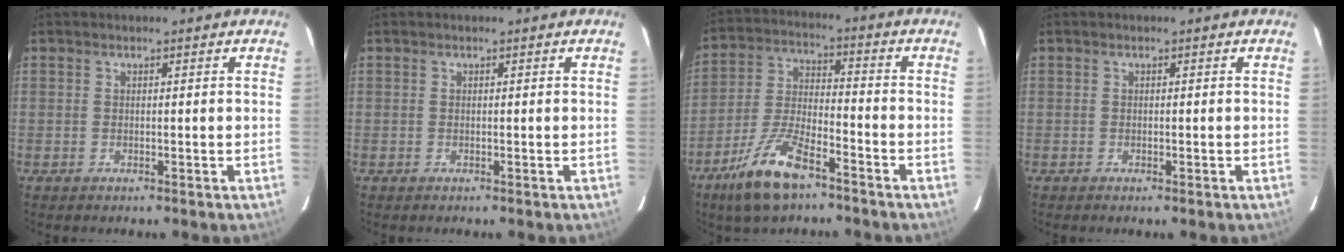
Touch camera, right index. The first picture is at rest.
{"total": 0.0}
{"total": 12.4, "force": [-8.1, 3.6, 8.6], "torque": [-0.188, -0.012, -0.154]}
{"total": 0.8, "force": [-0.3, 0.4, 0.6], "torque": [-0.016, -0.001, -0.003]}